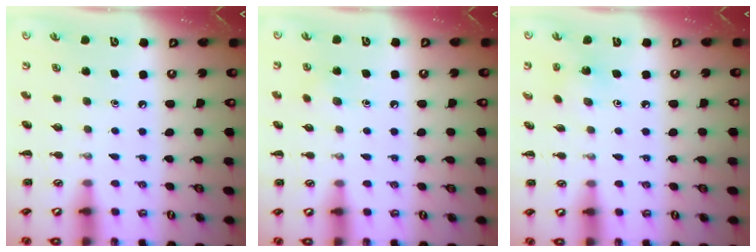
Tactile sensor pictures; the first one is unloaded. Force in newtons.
{"total": 4.9, "press": 4.6, "slide": 1.5}
{"total": 3.0, "press": 2.8, "slide": 0.9}